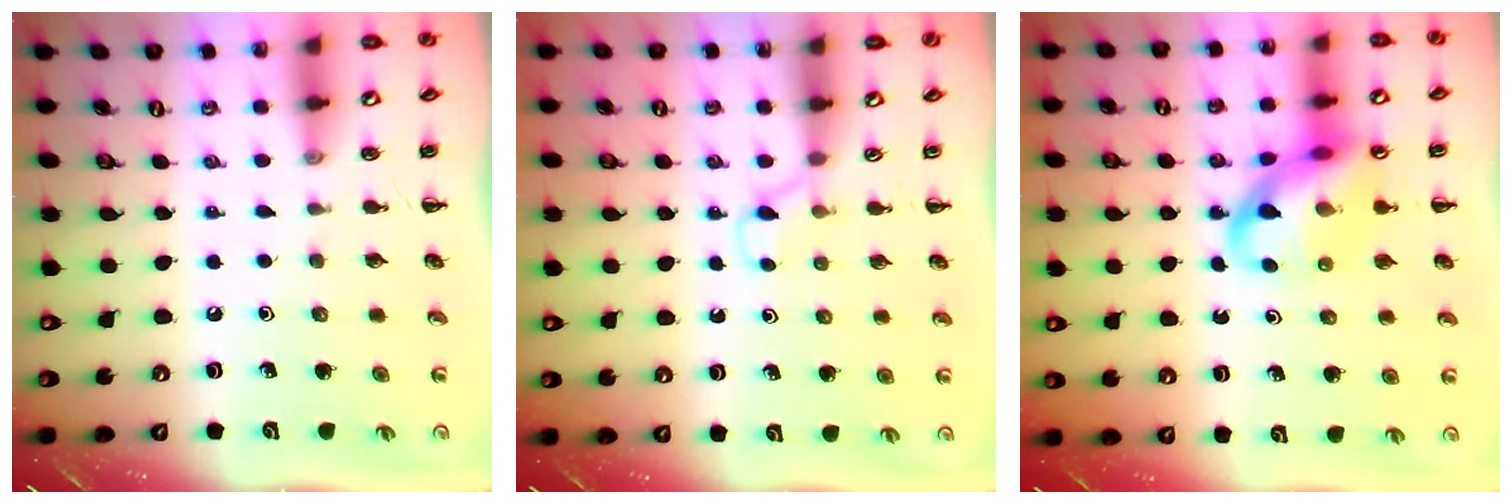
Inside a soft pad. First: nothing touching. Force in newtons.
{"total": 2.8, "press": 2.5, "slide": 1.1}
{"total": 14.5, "press": 14.4, "slide": 2.3}